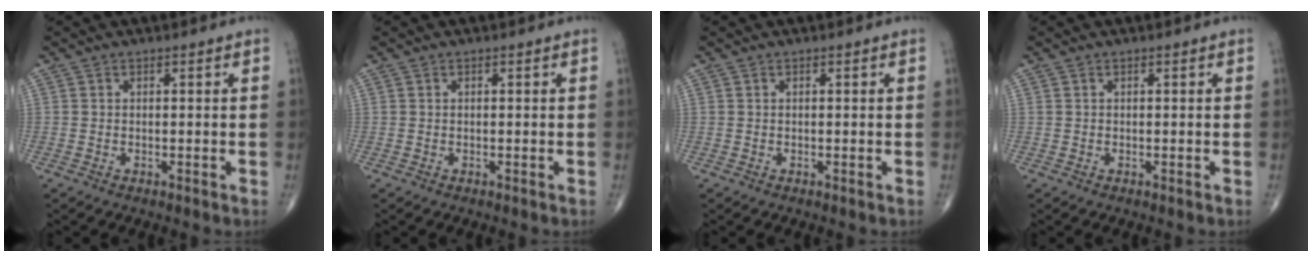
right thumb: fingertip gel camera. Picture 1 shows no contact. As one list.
[{"total": 0.0}, {"total": 0.0}, {"total": 0.0}]